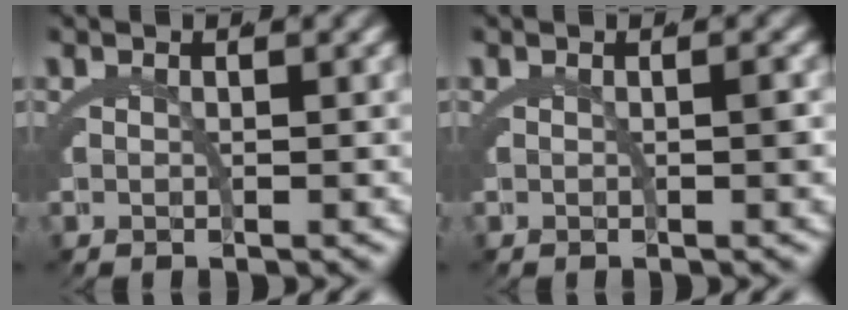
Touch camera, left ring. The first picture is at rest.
{"total": 0.6, "force": [-0.2, -0.1, 0.6], "torque": [-0.003, 0.001, -0.001]}